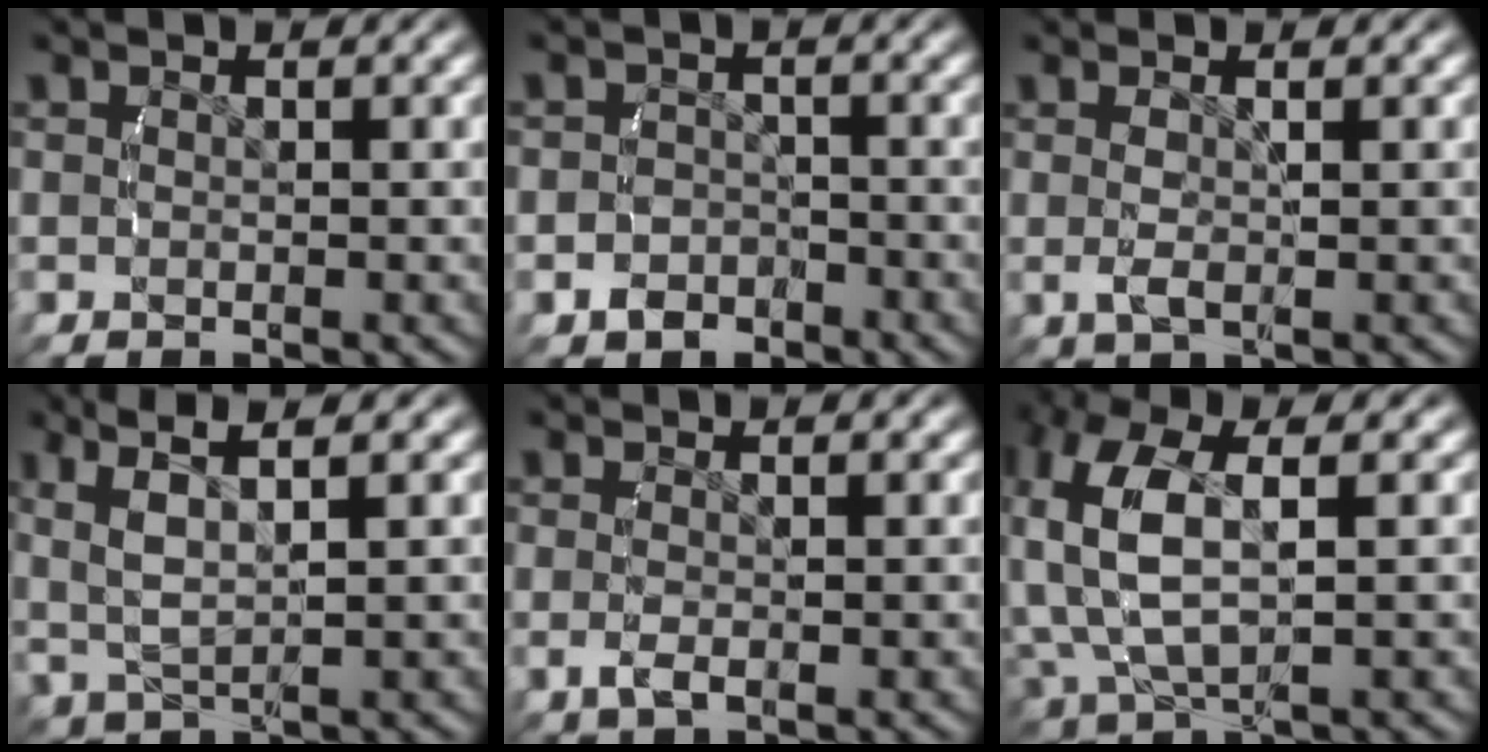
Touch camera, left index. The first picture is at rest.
{"total": 2.5, "force": [-1.6, 1.9, 0.1], "torque": [0.001, -0.005, -0.028]}
{"total": 2.0, "force": [0.1, 0.2, 2.0], "torque": [-0.048, -0.006, 0.009]}
{"total": 4.8, "force": [1.7, 2.0, 4.0], "torque": [-0.097, 0.008, 0.032]}
{"total": 1.8, "force": [-0.6, 0.1, 1.7], "torque": [-0.042, -0.010, -0.005]}
{"total": 7.4, "force": [1.0, 4.3, 5.9], "torque": [-0.163, -0.018, 0.032]}